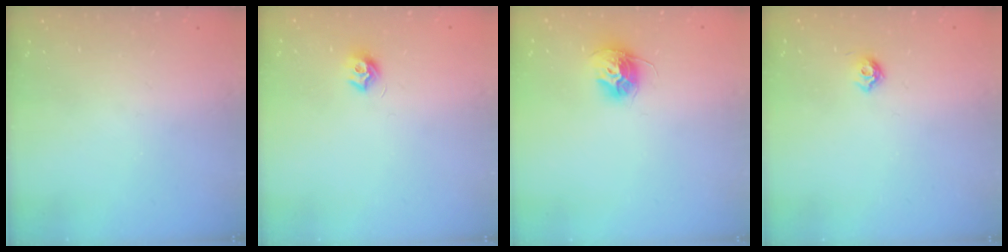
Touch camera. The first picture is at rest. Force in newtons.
{"total": 7.6, "press": 7.6, "slide": 0.8}
{"total": 10.3, "press": 10.3, "slide": 0.4}
{"total": 5.6, "press": 5.5, "slide": 1.0}